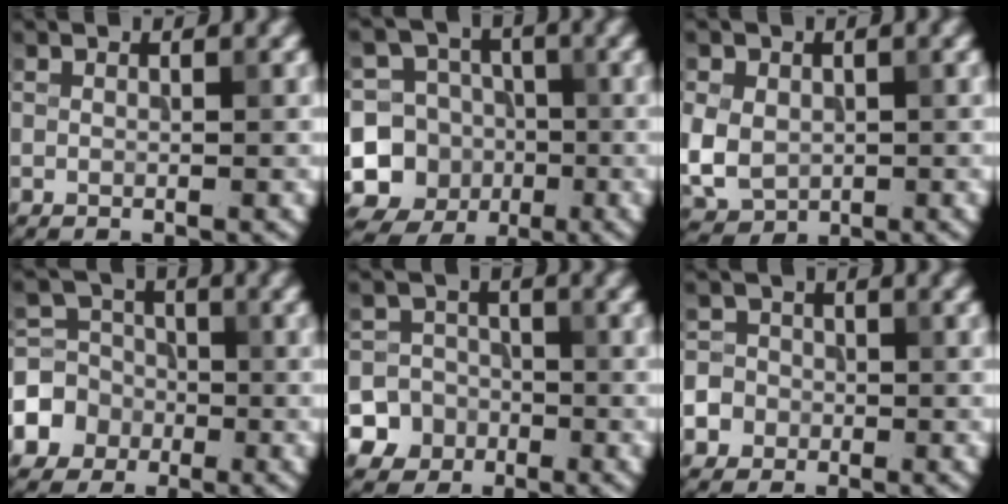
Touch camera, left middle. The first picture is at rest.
{"total": 14.4, "force": [-4.1, 13.5, 3.1], "torque": [-0.090, -0.008, -0.077]}
{"total": 6.0, "force": [-0.2, 5.1, 3.2], "torque": [-0.079, -0.001, -0.008]}
{"total": 5.2, "force": [-1.7, 4.8, 1.2], "torque": [-0.009, 0.007, -0.054]}
{"total": 8.3, "force": [-3.9, 7.3, 0.9], "torque": [-0.020, -0.014, -0.089]}
{"total": 5.9, "force": [-2.4, 5.2, 1.2], "torque": [-0.015, 0.000, -0.068]}